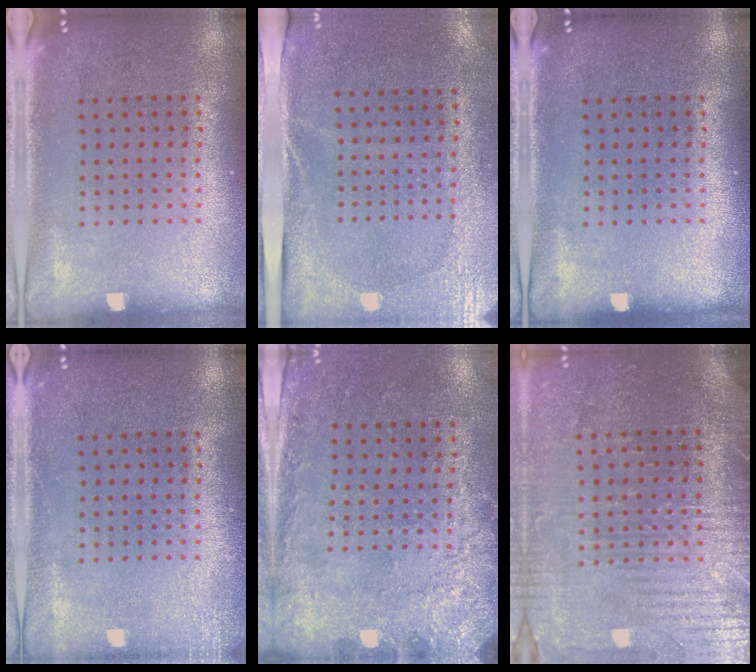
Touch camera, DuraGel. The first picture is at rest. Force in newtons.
{"total": 2.7, "press": 2.2, "slide": 1.5}
{"total": 0.0}
{"total": 1.4, "press": 1.4, "slide": 0.2}
{"total": 2.7, "press": 2.0, "slide": 1.8}
{"total": 3.6, "press": 3.4, "slide": 1.2}